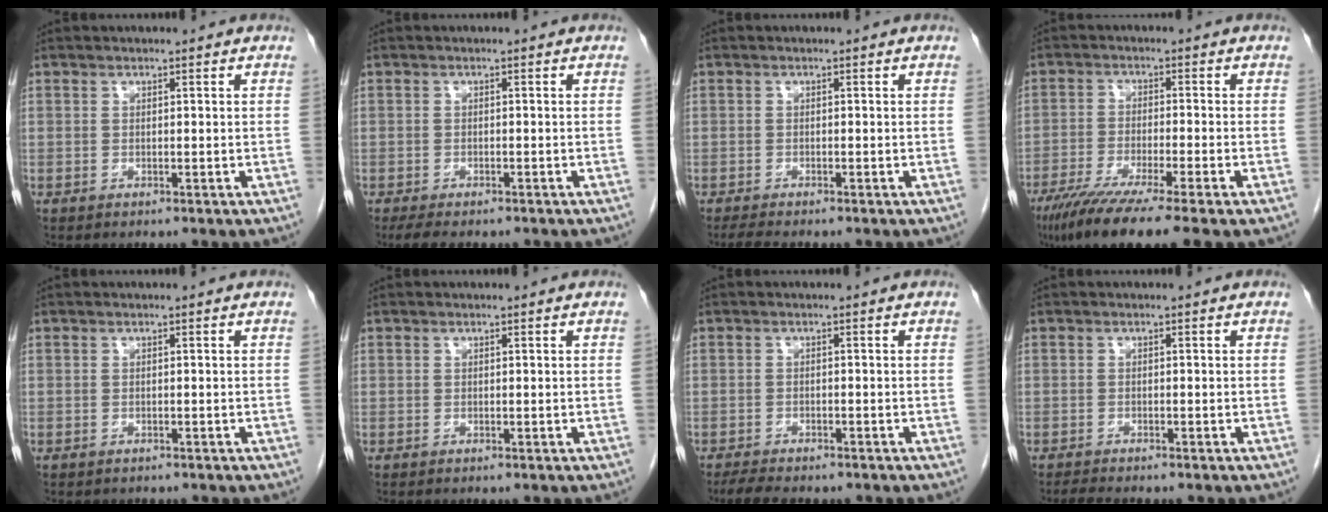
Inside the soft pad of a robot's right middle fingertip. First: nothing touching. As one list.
[{"total": 4.7, "force": [-3.8, 1.4, 2.5], "torque": [-0.042, -0.015, -0.052]}, {"total": 1.5, "force": [-1.3, -0.2, 0.7], "torque": [-0.023, -0.008, -0.024]}, {"total": 12.4, "force": [-8.8, 0.0, 8.8], "torque": [-0.147, -0.036, -0.143]}, {"total": 0.8, "force": [-0.7, 0.4, 0.1], "torque": [-0.014, -0.002, -0.010]}, {"total": 0.0}, {"total": 5.0, "force": [-4.2, 1.1, 2.4], "torque": [-0.044, -0.013, -0.062]}, {"total": 2.1, "force": [-1.9, -0.1, 0.9], "torque": [-0.023, -0.009, -0.030]}]